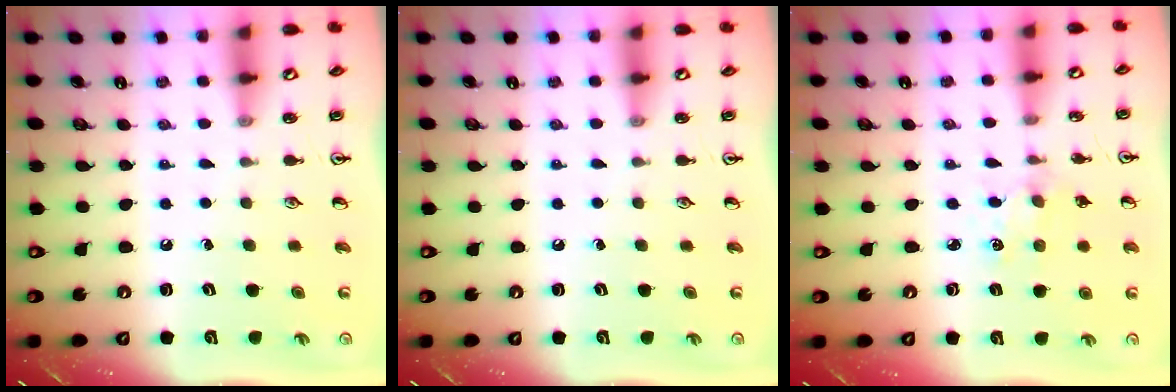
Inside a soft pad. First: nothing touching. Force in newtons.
{"total": 0.0}
{"total": 2.5, "press": 2.5, "slide": 0.5}